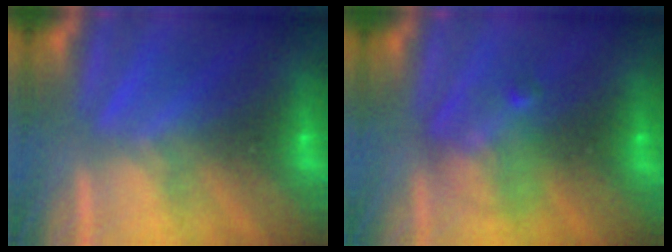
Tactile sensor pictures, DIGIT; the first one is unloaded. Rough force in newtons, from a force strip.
{"total": 2.4}